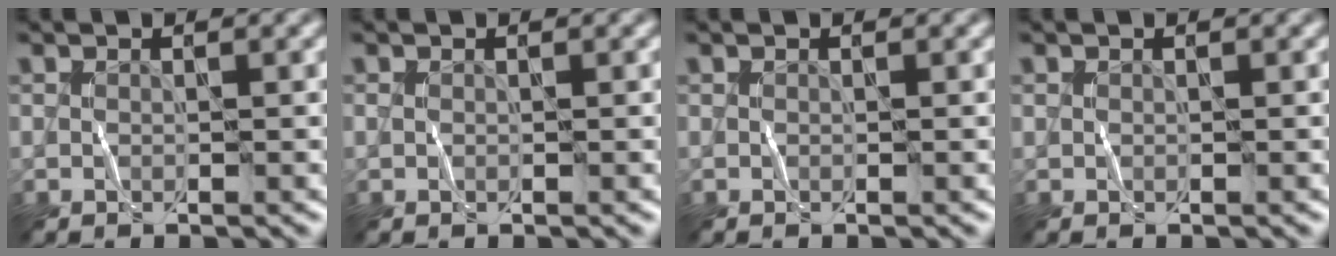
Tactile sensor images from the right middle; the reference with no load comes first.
{"total": 0.0}
{"total": 0.0}
{"total": 0.0}